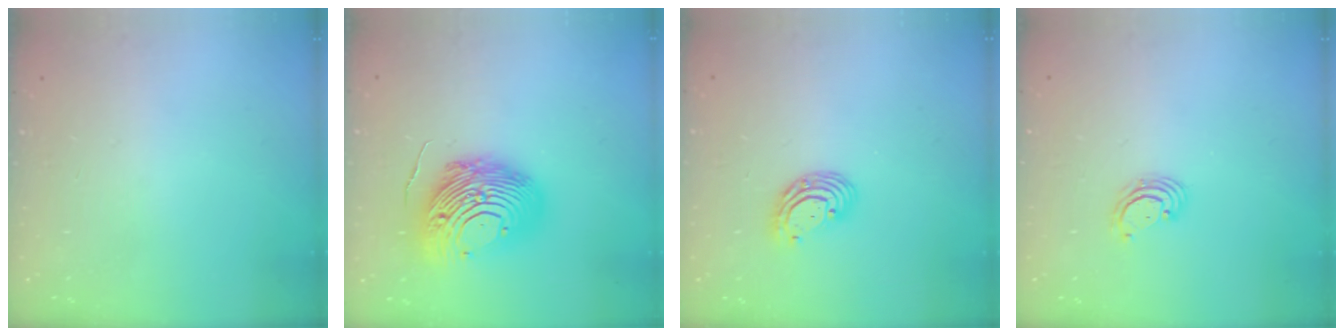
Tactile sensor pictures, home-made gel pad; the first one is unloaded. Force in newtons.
{"total": 17.6, "press": 17.5, "slide": 2.2}
{"total": 7.2, "press": 7.1, "slide": 1.6}
{"total": 2.4, "press": 2.4, "slide": 0.2}